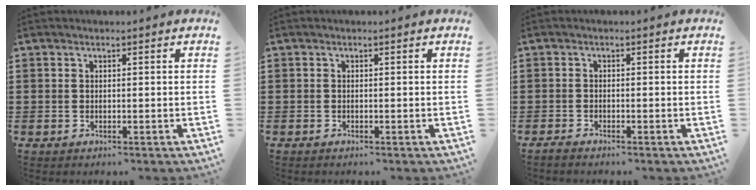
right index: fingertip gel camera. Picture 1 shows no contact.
{"total": 0.0}
{"total": 0.9, "force": [-0.9, 0.0, 0.1], "torque": [-0.005, -0.001, -0.018]}